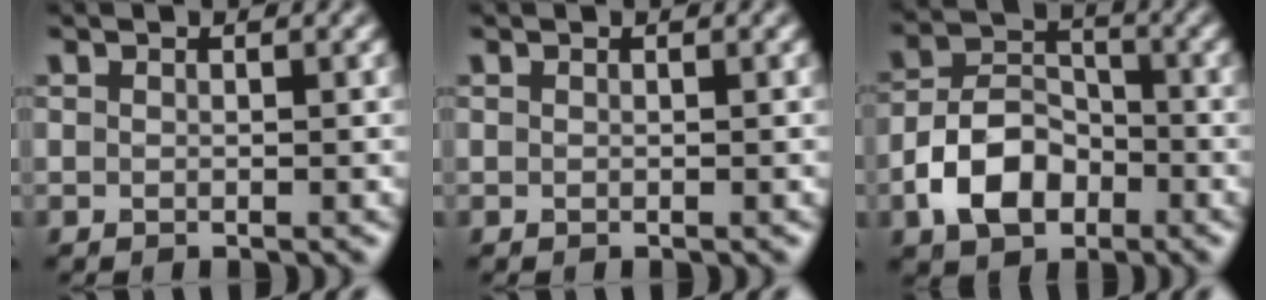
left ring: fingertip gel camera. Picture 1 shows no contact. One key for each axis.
{"total": 0.0}
{"total": 5.9, "fx": -2.6, "fy": 4.0, "fz": 3.5, "tx": -0.062, "ty": 0.003, "tz": -0.053}